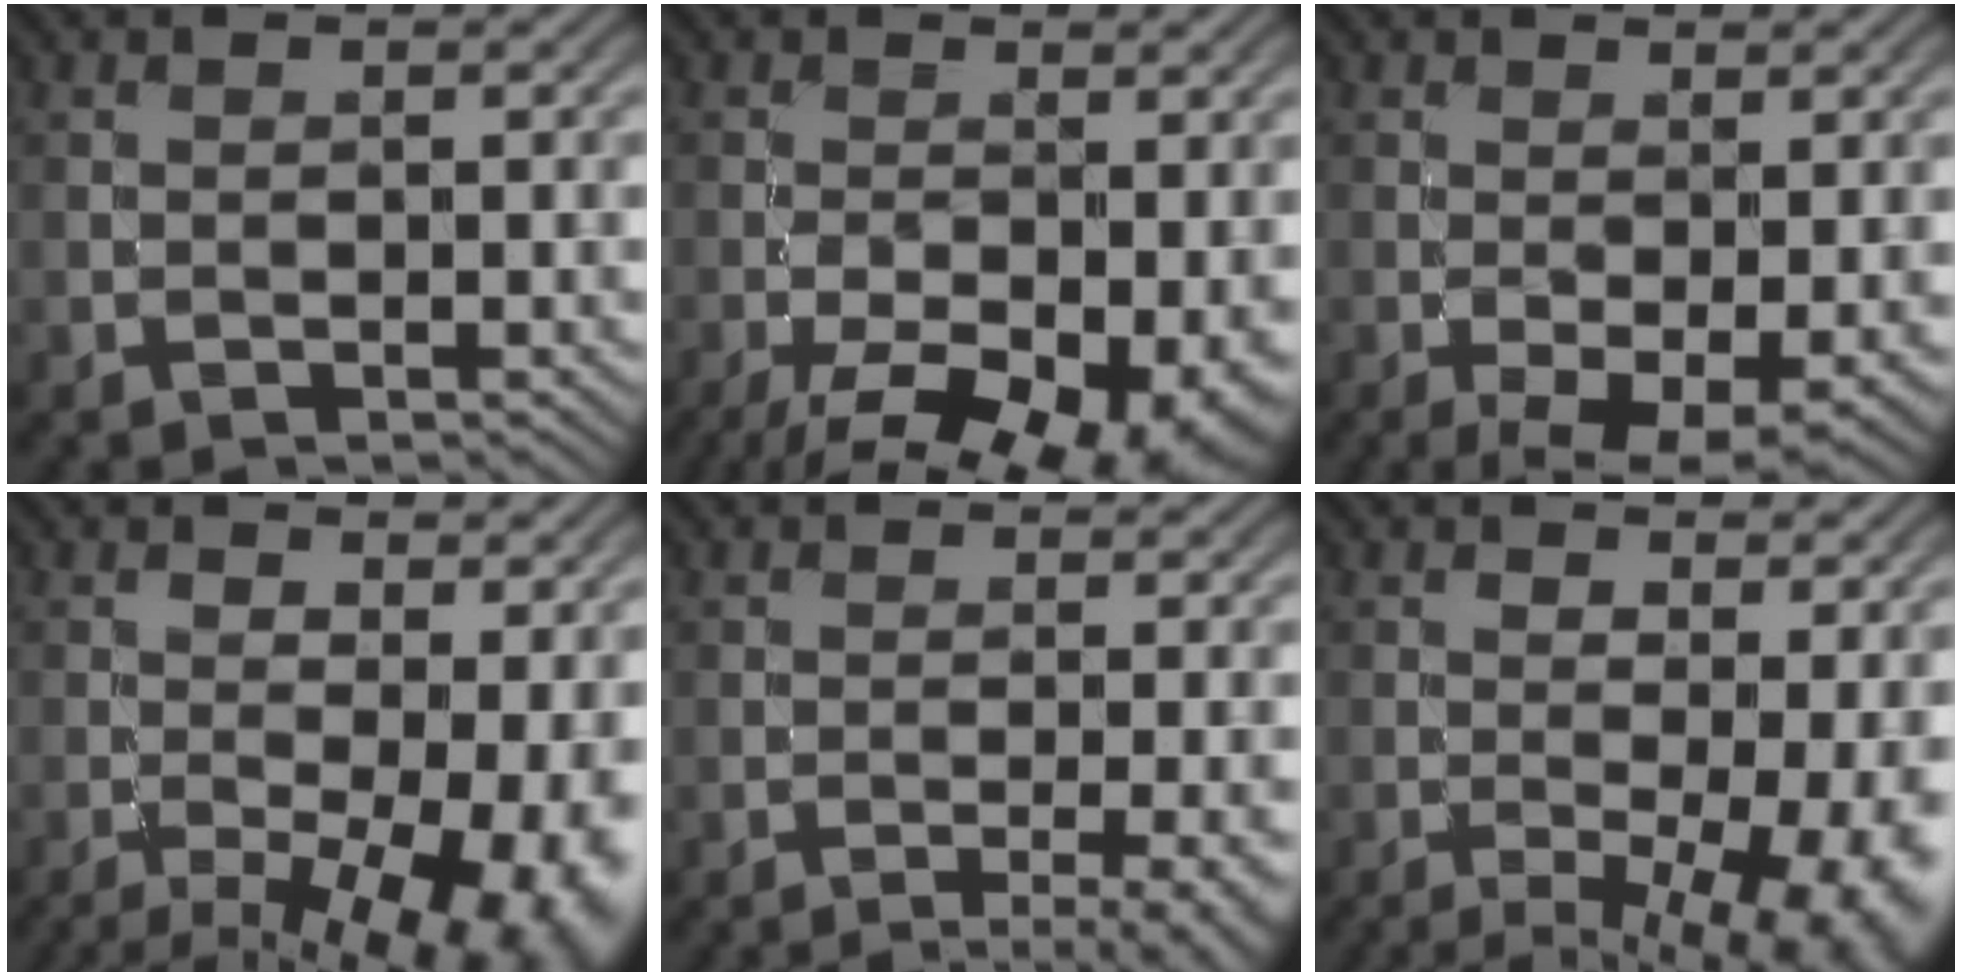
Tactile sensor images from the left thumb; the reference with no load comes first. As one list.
[{"total": 14.3, "force": [-7.3, 6.9, 10.3], "torque": [-0.164, -0.039, -0.093]}, {"total": 6.7, "force": [-2.6, 2.7, 5.6], "torque": [-0.101, -0.018, -0.029]}, {"total": 12.3, "force": [-4.8, 4.7, 10.3], "torque": [-0.157, -0.025, -0.058]}, {"total": 6.6, "force": [-3.9, 1.7, 5.0], "torque": [-0.058, 0.001, -0.043]}, {"total": 10.6, "force": [-3.5, 3.5, 9.3], "torque": [-0.134, -0.018, -0.040]}]